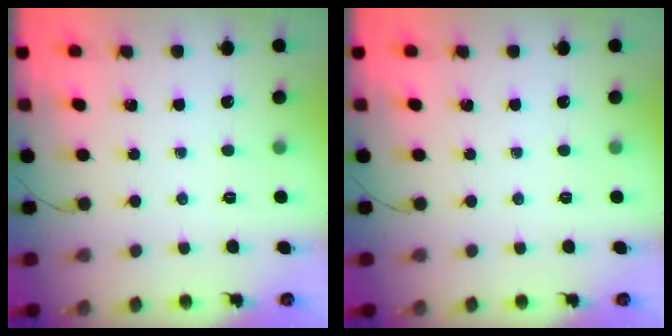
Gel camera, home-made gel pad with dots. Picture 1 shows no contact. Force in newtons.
{"total": 0.0}